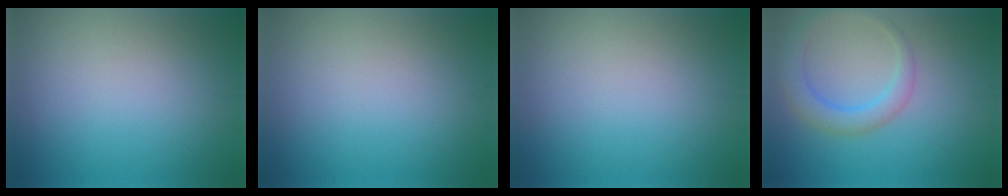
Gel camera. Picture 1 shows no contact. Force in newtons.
{"total": 0.0}
{"total": 0.0}
{"total": 3.5, "press": 3.5, "slide": 0.1}